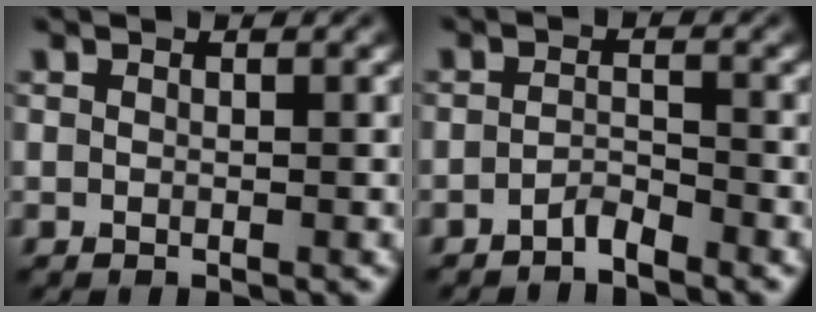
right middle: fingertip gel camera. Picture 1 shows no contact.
{"total": 1.5, "force": [-1.4, 0.2, 0.7], "torque": [-0.013, 0.006, -0.028]}